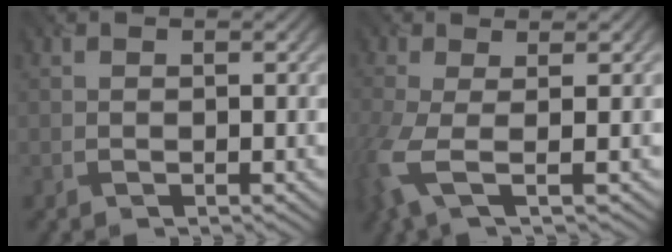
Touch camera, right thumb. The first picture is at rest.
{"total": 5.7, "force": [-1.1, 1.7, 5.3], "torque": [-0.130, -0.013, -0.025]}